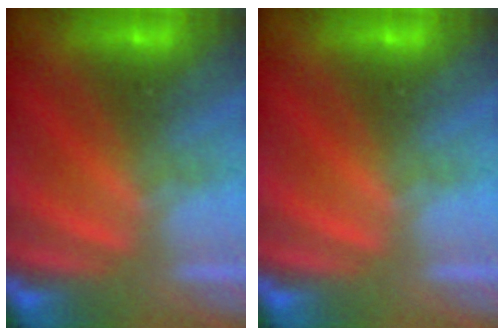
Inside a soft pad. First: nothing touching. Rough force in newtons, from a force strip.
{"total": 0.0}